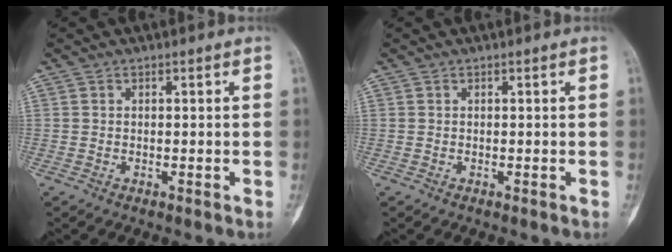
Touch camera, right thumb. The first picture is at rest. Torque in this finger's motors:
{"motor_torque": [-0.03, 0.01, 0.01, -0.01, 0.00]}